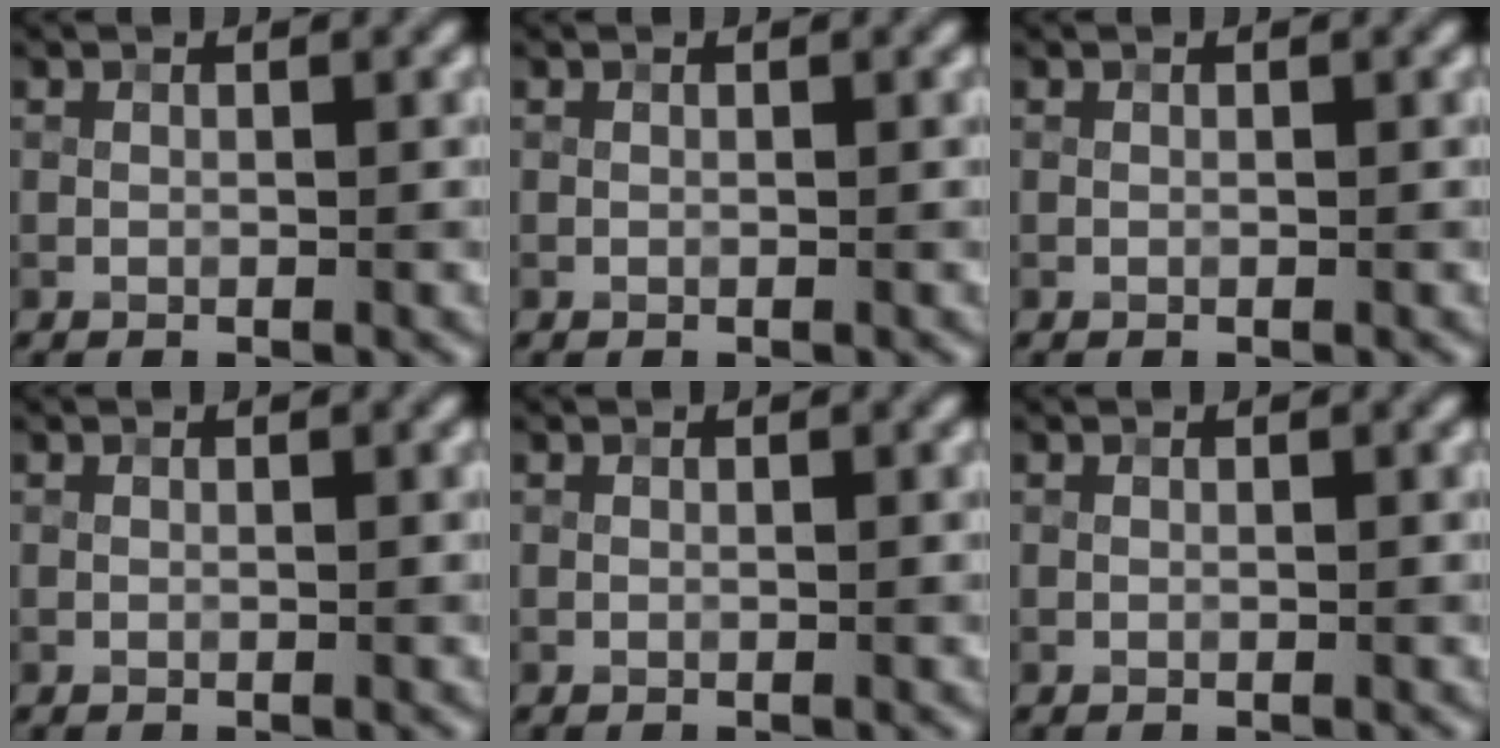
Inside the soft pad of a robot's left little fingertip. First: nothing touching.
{"total": 0.0}
{"total": 0.0}
{"total": 0.0}
{"total": 0.0}
{"total": 0.0}